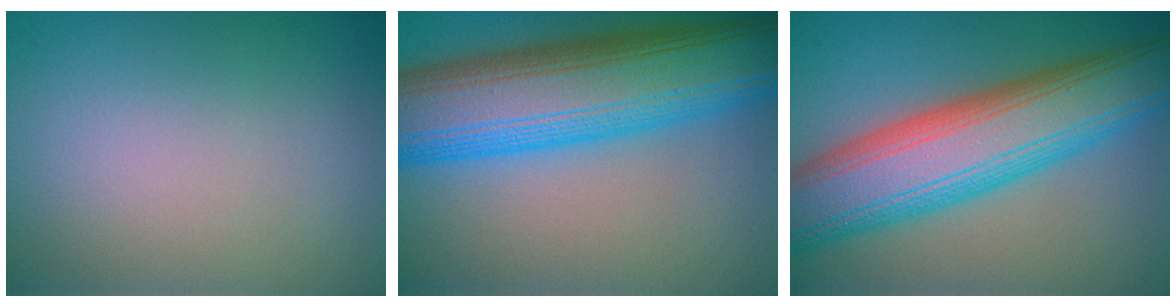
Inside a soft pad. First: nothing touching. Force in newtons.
{"total": 13.8, "press": 13.8, "slide": 0.3}
{"total": 12.1, "press": 12.1, "slide": 0.4}